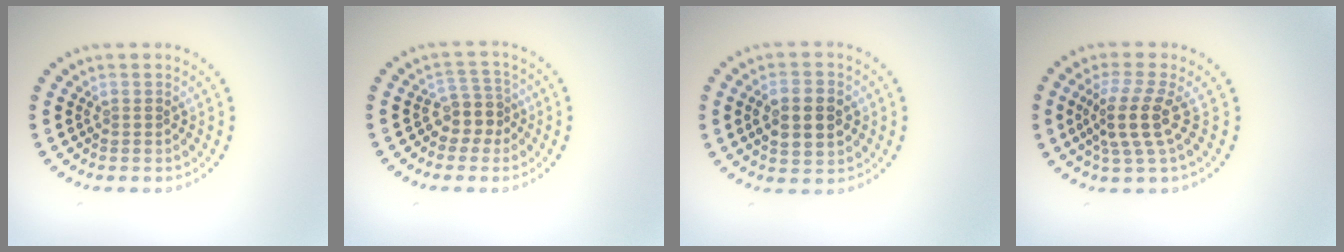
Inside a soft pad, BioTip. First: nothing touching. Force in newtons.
{"total": 2.7, "press": 2.1, "slide": 1.6}
{"total": 5.0, "press": 5.0, "slide": 0.3}
{"total": 3.6, "press": 2.7, "slide": 2.4}